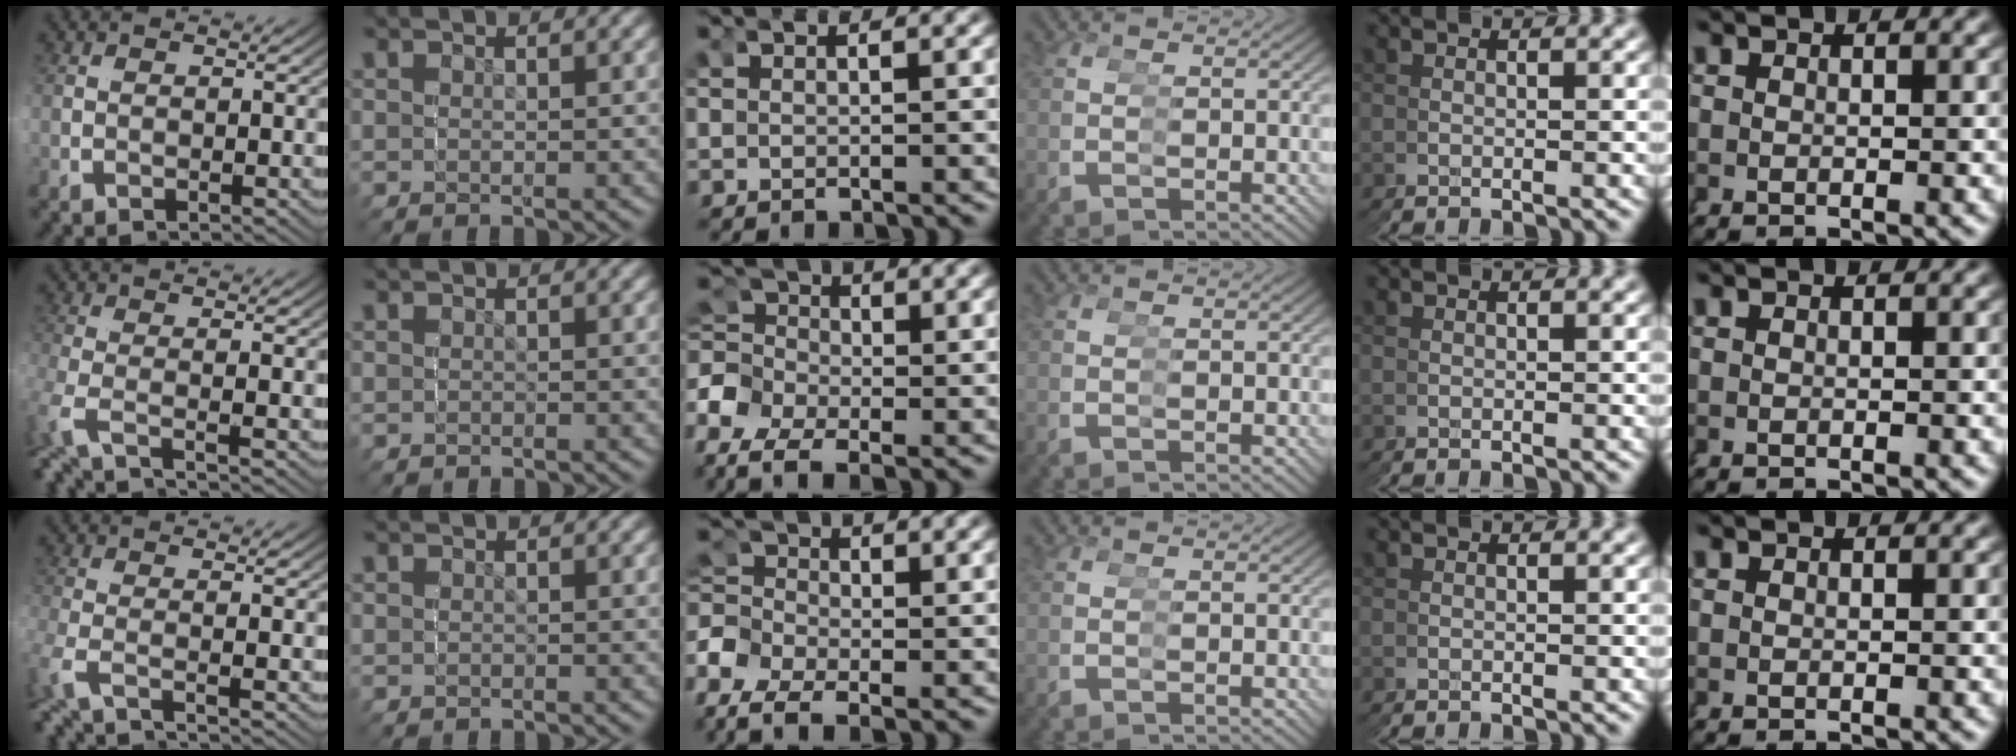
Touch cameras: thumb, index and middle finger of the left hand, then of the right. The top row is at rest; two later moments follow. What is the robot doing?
{"motion": "grasp_and_lifting", "object": "stress ball aka squeeze ball"}